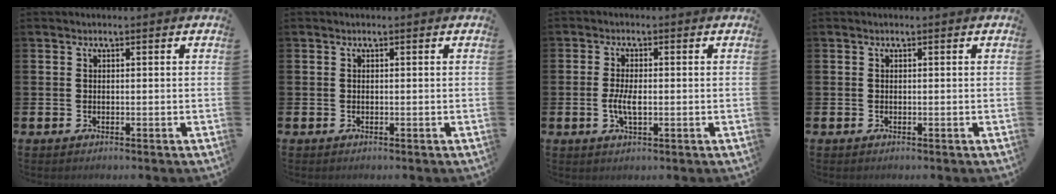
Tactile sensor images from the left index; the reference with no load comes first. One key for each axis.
{"total": 0.0}
{"total": 3.5, "fx": -0.5, "fy": 1.4, "fz": 3.1, "tx": -0.062, "ty": -0.001, "tz": -0.012}
{"total": 0.0}